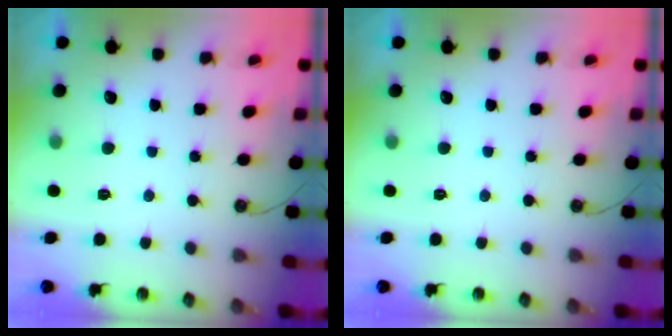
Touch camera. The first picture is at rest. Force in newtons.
{"total": 0.0}